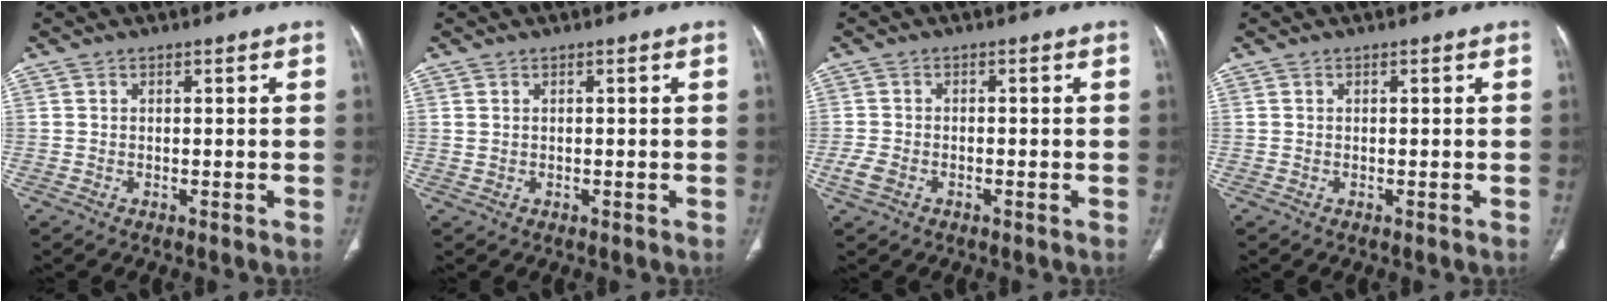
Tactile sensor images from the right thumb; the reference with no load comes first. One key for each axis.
{"total": 0.6, "fx": 0.2, "fy": 0.5, "fz": 0.3, "tx": -0.006, "ty": 0.001, "tz": 0.008}
{"total": 2.8, "fx": -1.3, "fy": 1.9, "fz": 1.7, "tx": -0.043, "ty": 0.003, "tz": -0.022}
{"total": 0.0}